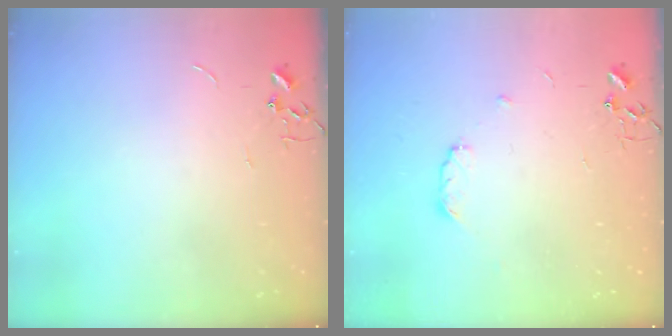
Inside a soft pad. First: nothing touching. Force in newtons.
{"total": 5.0, "press": 4.9, "slide": 0.6}